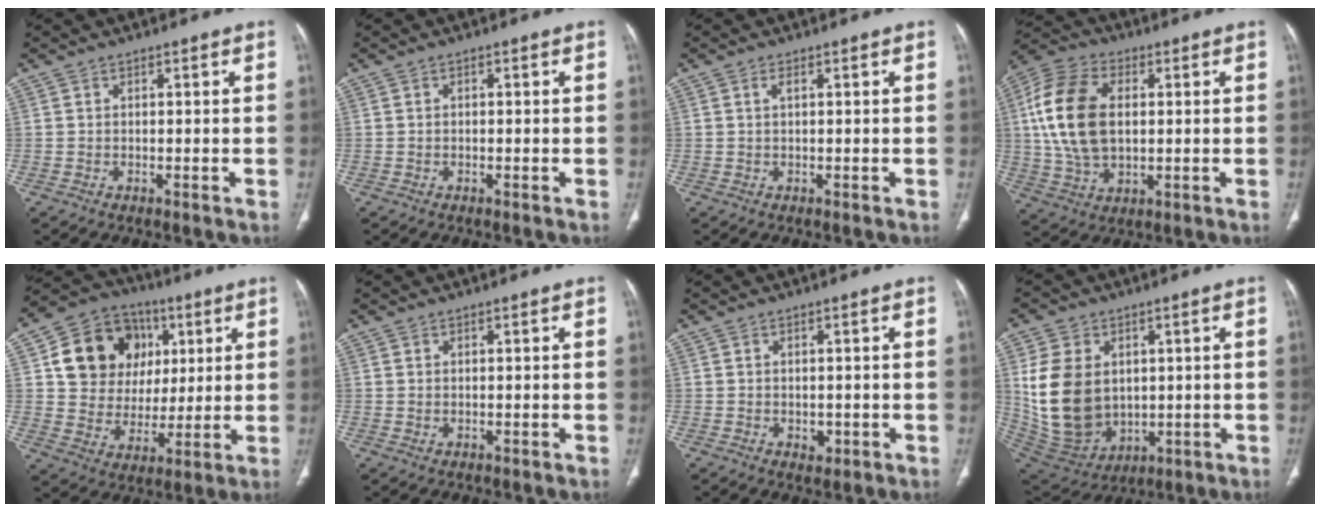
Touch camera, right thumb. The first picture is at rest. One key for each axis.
{"total": 0.0}
{"total": 0.8, "fx": 0.2, "fy": 0.2, "fz": 0.8, "tx": -0.017, "ty": 0.001, "tz": 0.003}
{"total": 16.6, "fx": 2.1, "fy": 10.3, "fz": 12.9, "tx": -0.258, "ty": 0.007, "tz": 0.038}
{"total": 17.6, "fx": 5.3, "fy": 14.5, "fz": 8.5, "tx": -0.108, "ty": 0.008, "tz": 0.097}
{"total": 0.0}
{"total": 1.7, "fx": -0.4, "fy": 1.2, "fz": 1.1, "tx": -0.009, "ty": -0.001, "tz": 0.000}
{"total": 16.6, "fx": 2.2, "fy": 12.4, "fz": 10.8, "tx": -0.189, "ty": -0.016, "tz": 0.071}